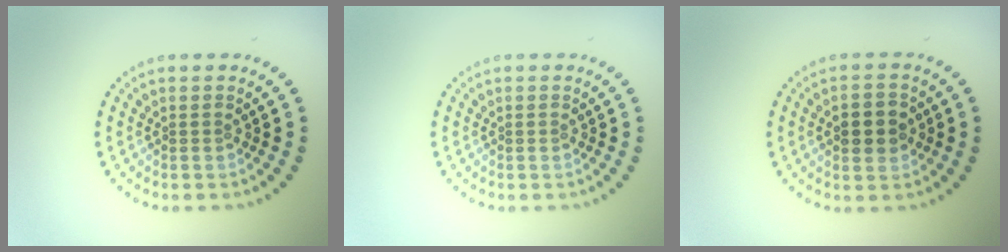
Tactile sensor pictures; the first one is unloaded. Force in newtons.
{"total": 0.0}
{"total": 2.9, "press": 2.9, "slide": 0.3}